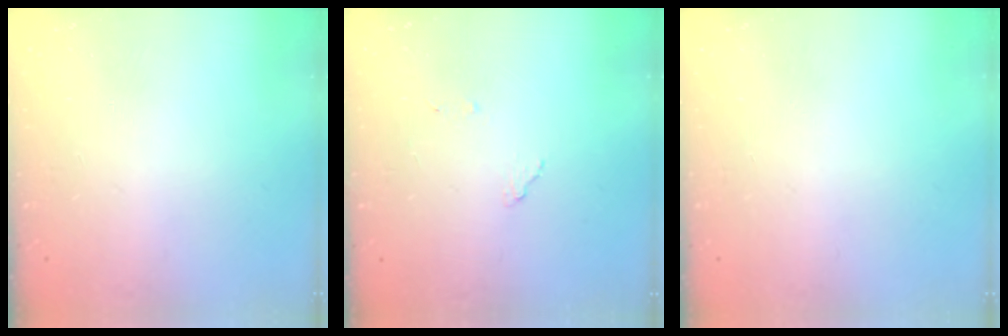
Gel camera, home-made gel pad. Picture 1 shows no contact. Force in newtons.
{"total": 8.3, "press": 8.3, "slide": 0.8}
{"total": 0.0}